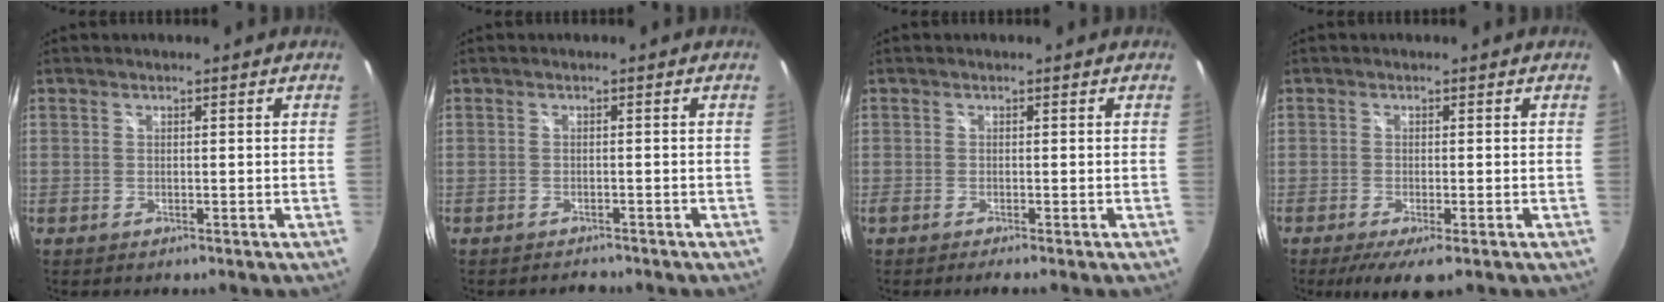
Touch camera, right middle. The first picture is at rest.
{"total": 1.8, "force": [-1.7, 0.6, 0.2], "torque": [-0.006, -0.007, -0.024]}
{"total": 1.0, "force": [-0.7, -0.3, 0.6], "torque": [-0.011, -0.004, -0.016]}
{"total": 5.1, "force": [-3.0, 0.8, 4.0], "torque": [-0.083, -0.026, -0.048]}